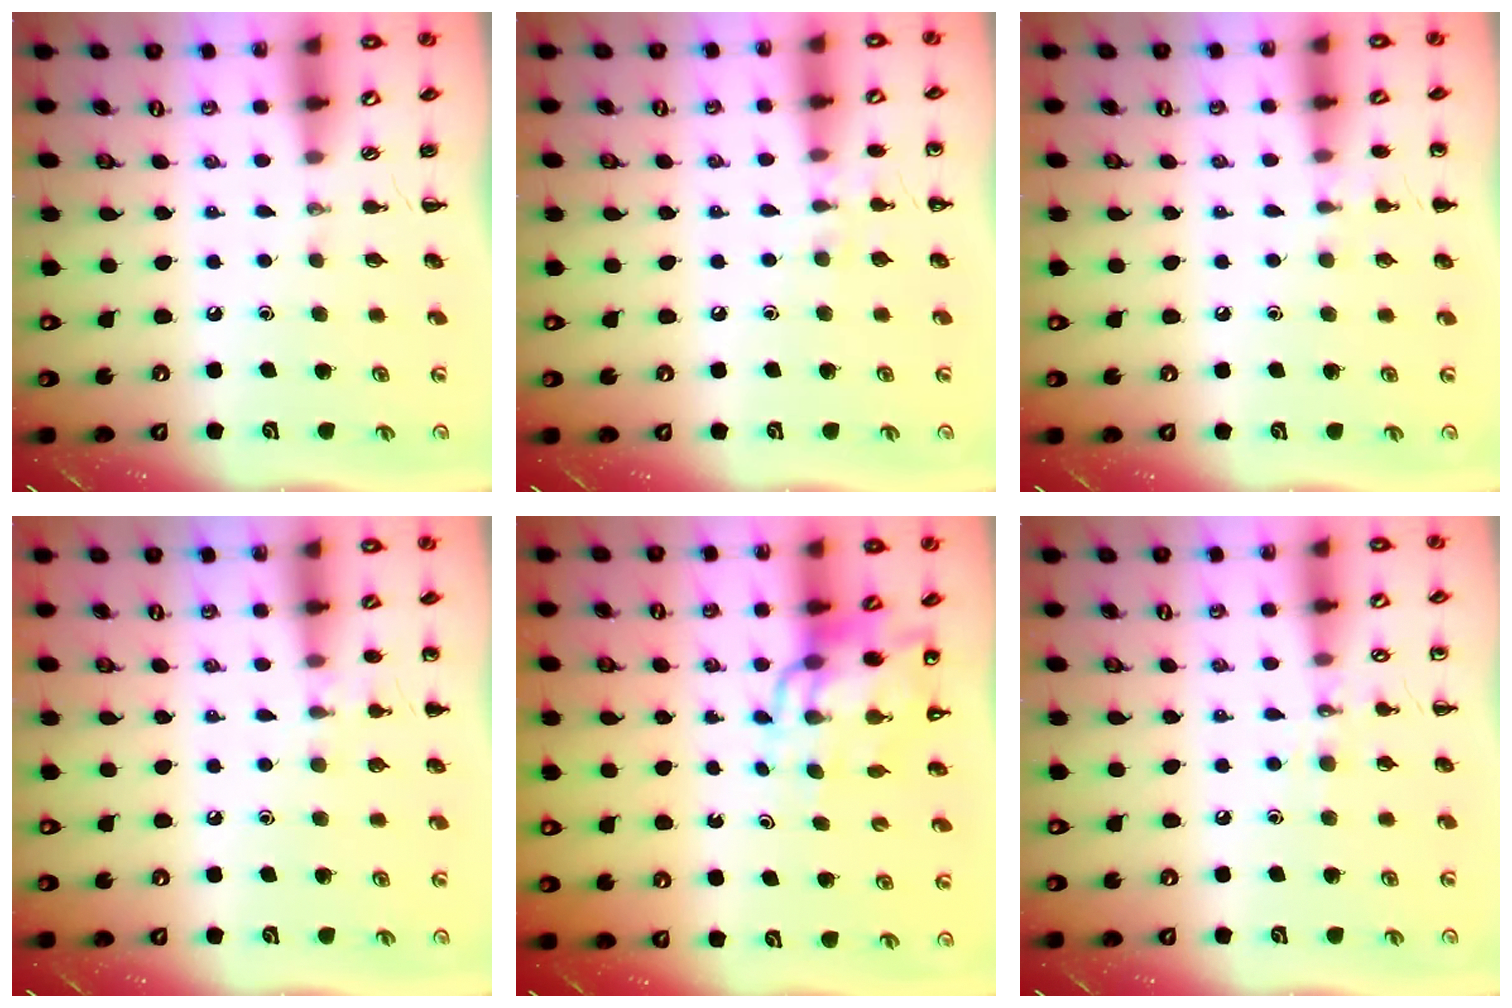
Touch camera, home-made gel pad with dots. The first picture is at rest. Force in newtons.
{"total": 6.6, "press": 6.3, "slide": 2.0}
{"total": 6.2, "press": 5.9, "slide": 1.9}
{"total": 6.3, "press": 6.0, "slide": 2.0}
{"total": 12.4, "press": 11.8, "slide": 3.9}
{"total": 6.9, "press": 6.7, "slide": 1.7}